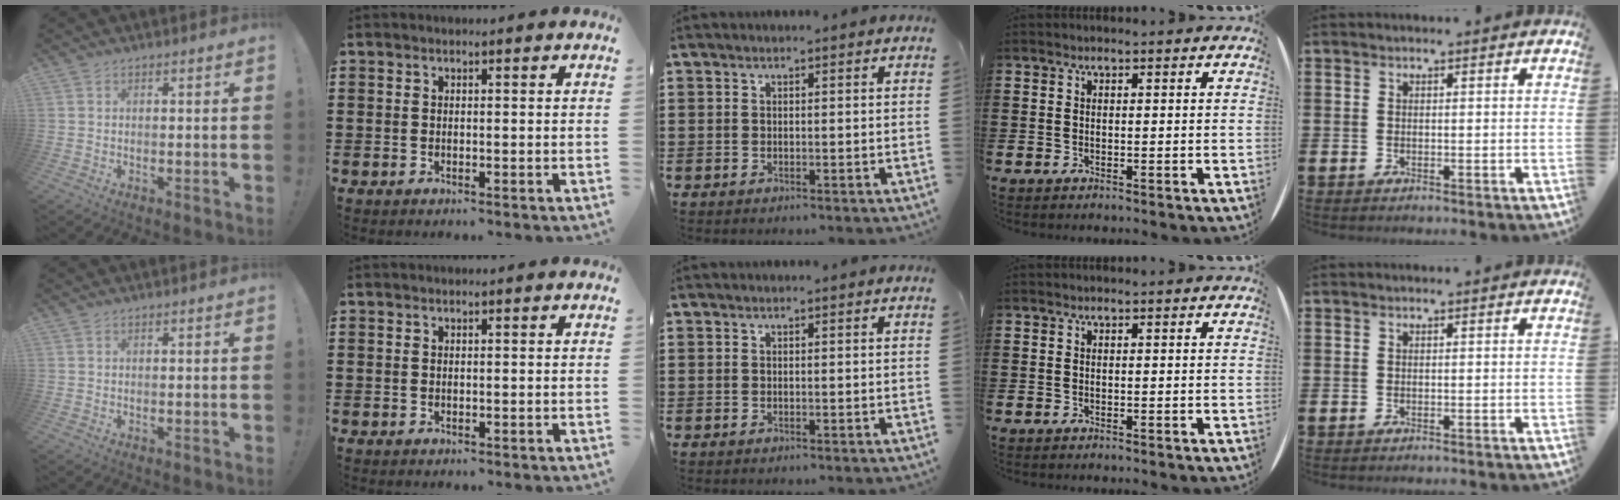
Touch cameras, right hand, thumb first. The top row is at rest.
{}